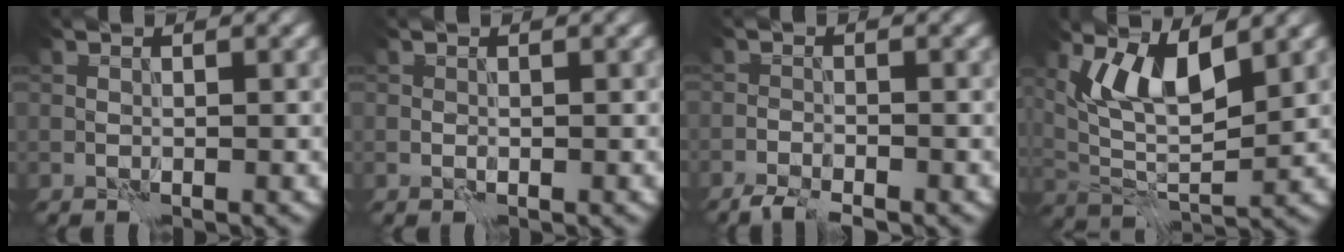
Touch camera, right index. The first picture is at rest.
{"total": 0.0}
{"total": 2.3, "force": [-2.2, 0.1, 0.7], "torque": [-0.012, -0.003, -0.044]}
{"total": 5.9, "force": [3.1, 2.0, 4.5], "torque": [-0.092, -0.014, 0.063]}